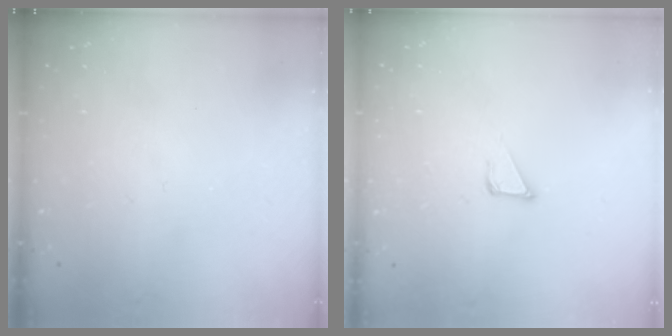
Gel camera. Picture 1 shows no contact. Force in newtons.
{"total": 2.8, "press": 2.8, "slide": 0.1}